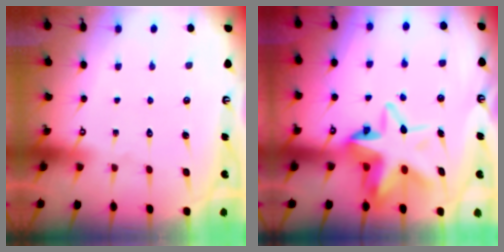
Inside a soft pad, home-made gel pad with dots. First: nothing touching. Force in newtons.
{"total": 12.4, "press": 12.2, "slide": 2.1}